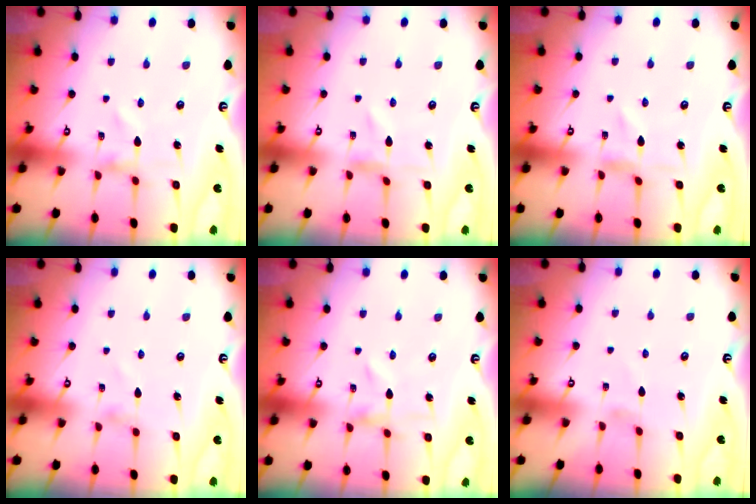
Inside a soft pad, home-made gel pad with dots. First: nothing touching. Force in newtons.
{"total": 0.0}
{"total": 1.0, "press": 1.0, "slide": 0.2}
{"total": 0.7, "press": 0.7, "slide": 0.1}
{"total": 0.0}
{"total": 0.0}